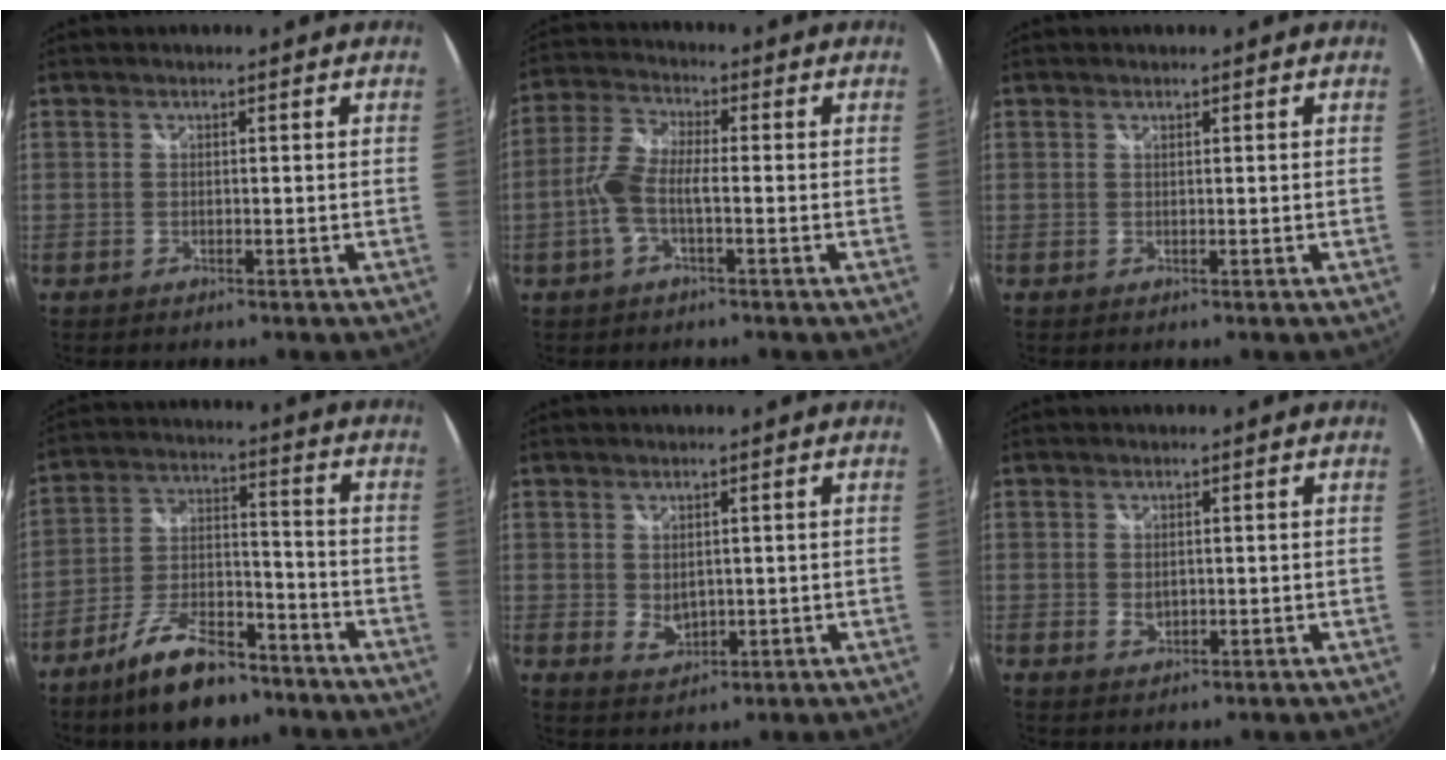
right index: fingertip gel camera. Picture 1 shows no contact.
{"total": 6.8, "force": [-1.8, 2.0, 6.3], "torque": [-0.145, 0.011, -0.039]}
{"total": 0.0}
{"total": 13.6, "force": [-9.9, 5.3, 7.7], "torque": [-0.148, 0.013, -0.164]}
{"total": 3.2, "force": [0.6, 2.4, 2.1], "torque": [-0.031, -0.005, 0.016]}
{"total": 1.9, "force": [0.1, 1.5, 1.2], "torque": [-0.019, -0.002, 0.004]}